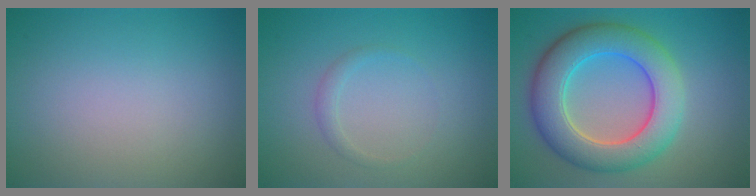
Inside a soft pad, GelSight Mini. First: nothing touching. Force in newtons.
{"total": 1.0, "press": 1.0, "slide": 0.1}
{"total": 8.3, "press": 8.2, "slide": 0.6}